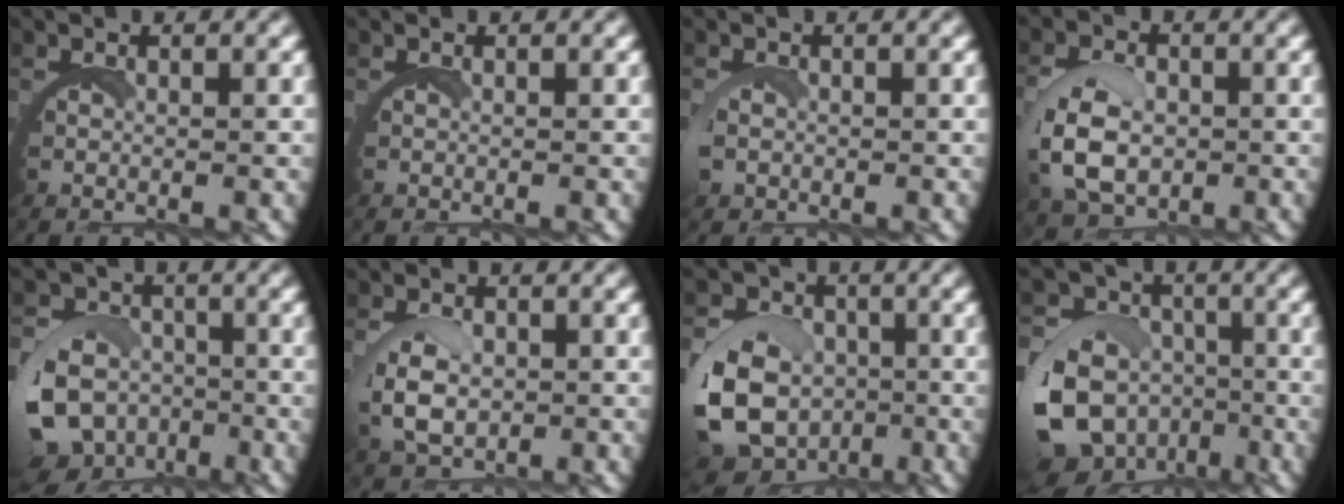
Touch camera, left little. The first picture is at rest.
{"total": 0.0}
{"total": 0.8, "force": [0.3, 0.5, 0.5], "torque": [-0.032, -0.008, 0.006]}
{"total": 4.7, "force": [0.2, 3.2, 3.4], "torque": [-0.091, -0.009, 0.009]}
{"total": 8.3, "force": [-3.1, 7.3, 2.6], "torque": [-0.065, -0.045, -0.049]}
{"total": 3.4, "force": [0.4, 2.3, 2.5], "torque": [-0.069, -0.010, 0.014]}
{"total": 8.7, "force": [-2.8, 7.4, 3.7], "torque": [-0.096, -0.040, -0.043]}
{"total": 10.9, "force": [-3.6, 9.6, 4.0], "torque": [-0.099, -0.055, -0.057]}